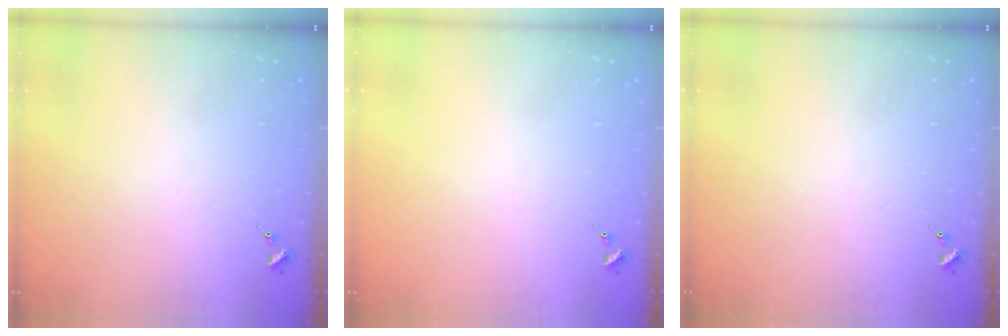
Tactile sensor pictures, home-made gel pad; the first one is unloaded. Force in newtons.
{"total": 0.0}
{"total": 0.0}